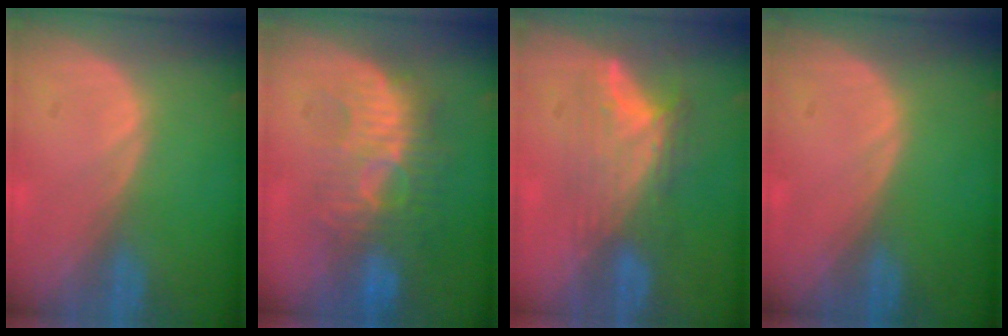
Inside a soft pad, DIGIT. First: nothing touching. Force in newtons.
{"total": 9.3, "press": 8.9, "slide": 2.8}
{"total": 8.1, "press": 6.8, "slide": 4.5}
{"total": 0.0}